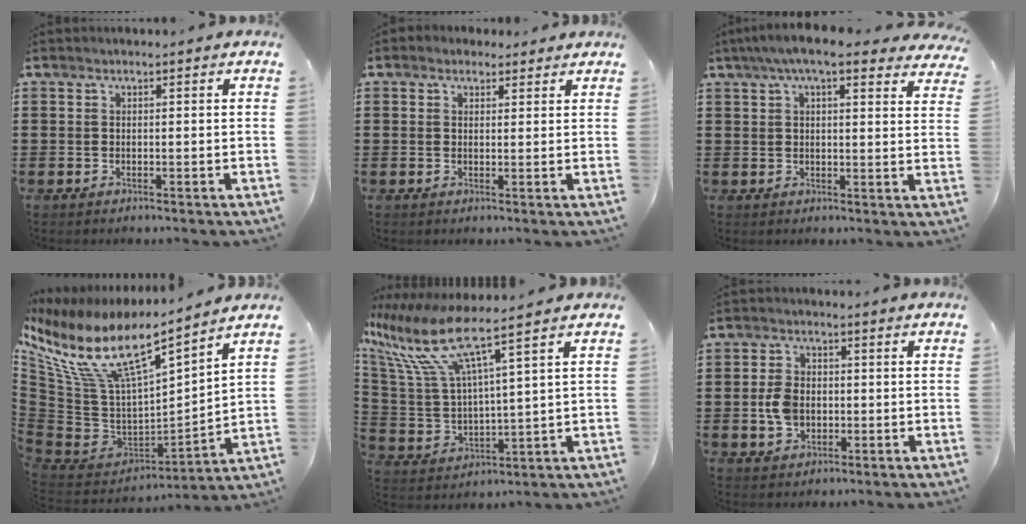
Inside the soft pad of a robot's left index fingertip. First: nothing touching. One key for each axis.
{"total": 1.9, "fx": 1.5, "fy": 1.3, "fz": 0.2, "tx": -0.002, "ty": 0.005, "tz": 0.025}
{"total": 7.0, "fx": 5.5, "fy": 1.0, "fz": 4.2, "tx": -0.089, "ty": -0.008, "tz": 0.098}
{"total": 12.6, "fx": 7.3, "fy": 4.0, "fz": 9.5, "tx": -0.222, "ty": -0.056, "tz": 0.117}
{"total": 10.7, "fx": 7.1, "fy": 2.2, "fz": 7.8, "tx": -0.206, "ty": -0.042, "tz": 0.111}
{"total": 5.0, "fx": -0.6, "fy": 3.6, "fz": 3.4, "tx": -0.090, "ty": 0.002, "tz": -0.017}